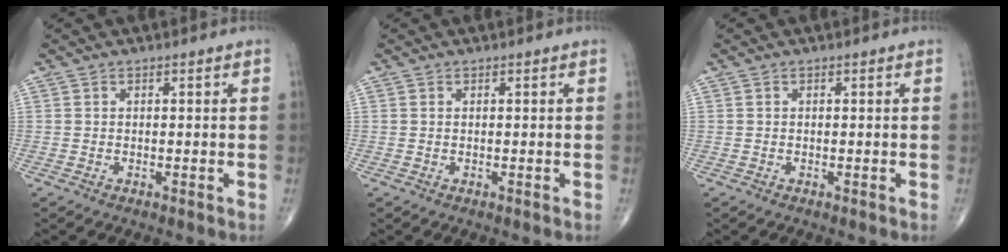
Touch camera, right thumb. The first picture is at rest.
{"total": 0.0}
{"total": 0.0}